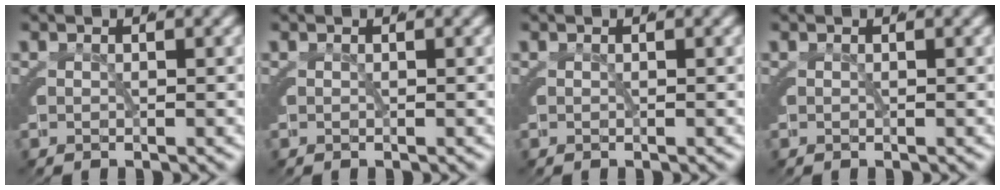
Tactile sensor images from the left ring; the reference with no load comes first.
{"total": 0.0}
{"total": 0.0}
{"total": 0.0}